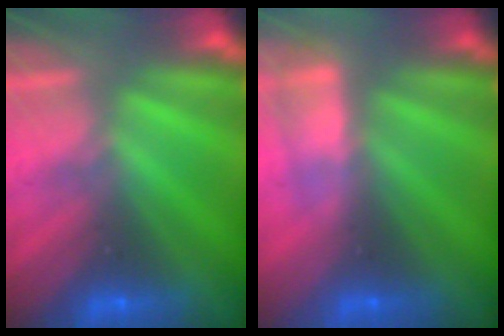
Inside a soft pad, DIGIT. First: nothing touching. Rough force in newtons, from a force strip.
{"total": 3.0}